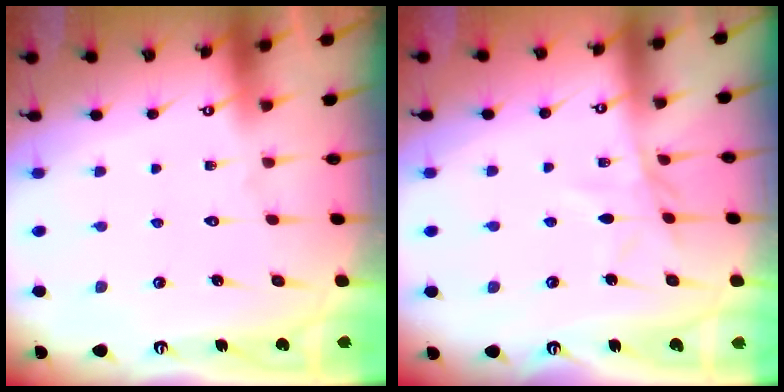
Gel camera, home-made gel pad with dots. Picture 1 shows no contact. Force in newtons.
{"total": 6.4, "press": 6.4, "slide": 0.6}